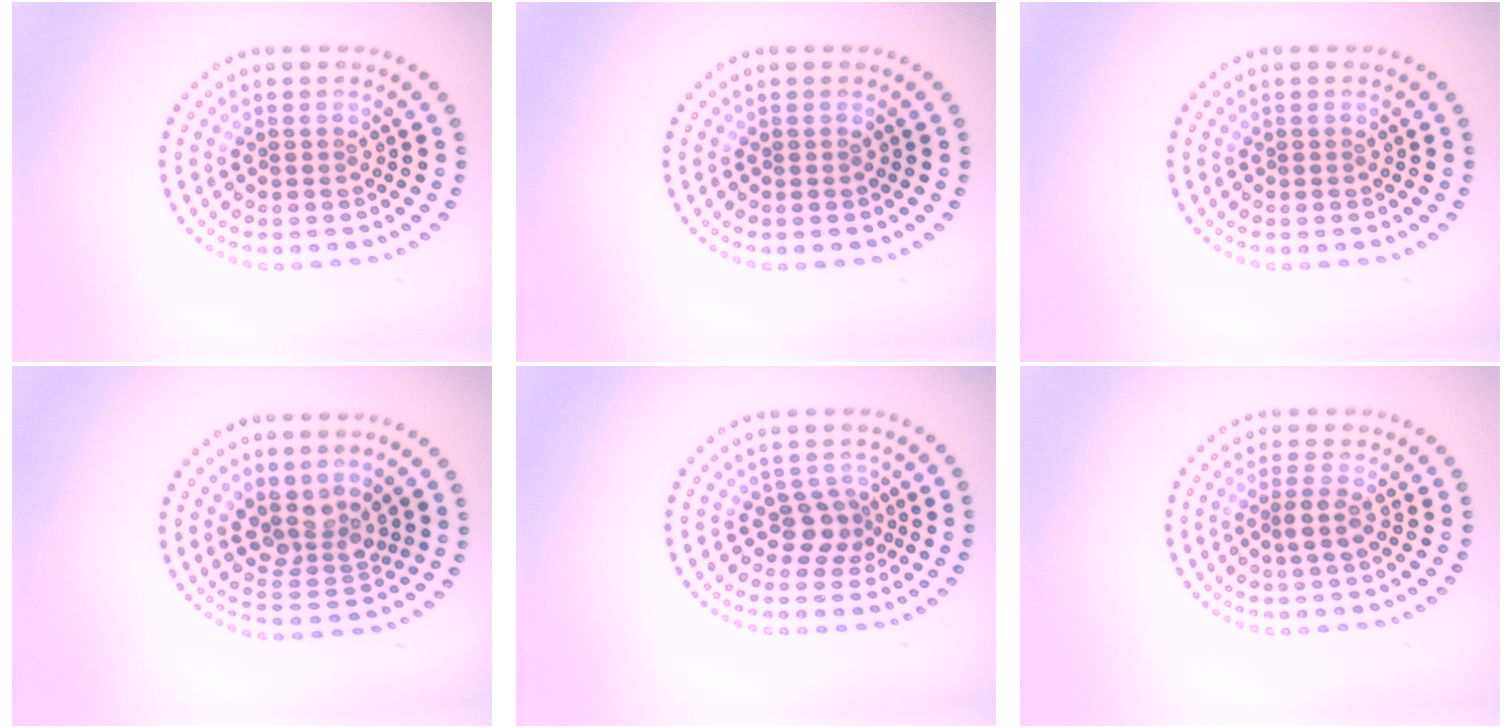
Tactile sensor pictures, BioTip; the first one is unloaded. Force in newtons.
{"total": 0.0}
{"total": 0.0}
{"total": 3.7, "press": 2.8, "slide": 2.4}
{"total": 2.5, "press": 1.9, "slide": 1.6}
{"total": 1.9, "press": 1.5, "slide": 1.2}